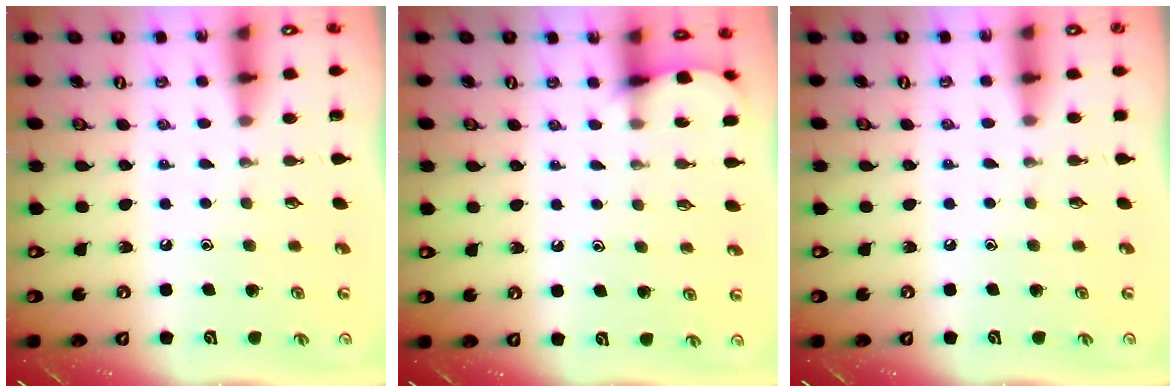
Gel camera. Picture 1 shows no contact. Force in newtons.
{"total": 3.8, "press": 3.8, "slide": 0.4}
{"total": 2.7, "press": 2.7, "slide": 0.5}